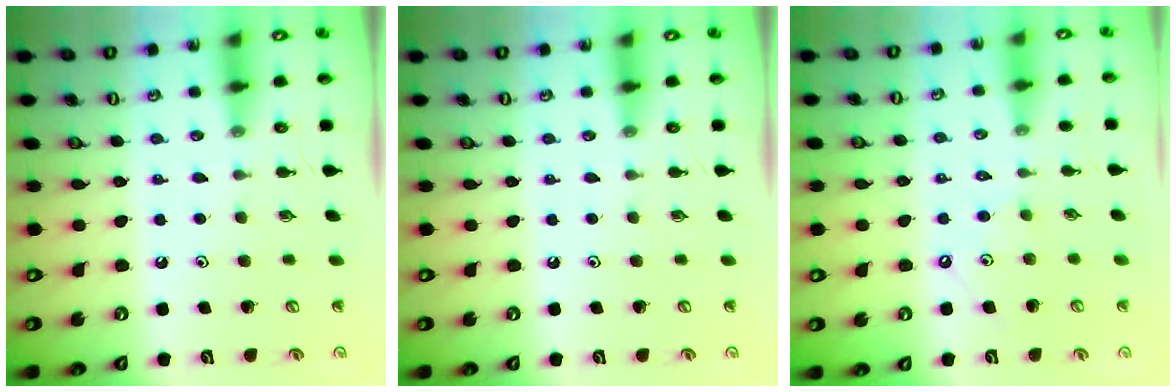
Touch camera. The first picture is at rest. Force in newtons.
{"total": 0.0}
{"total": 1.7, "press": 1.7, "slide": 0.3}